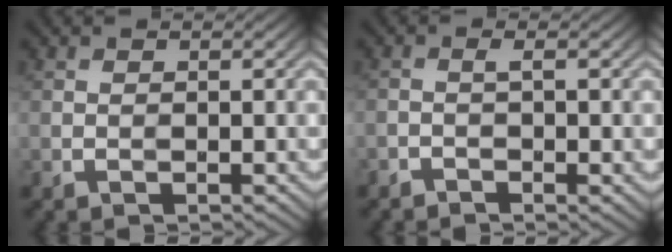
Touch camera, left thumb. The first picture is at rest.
{"total": 1.0, "force": [-0.5, 0.1, 0.9], "torque": [-0.015, 0.003, -0.010]}